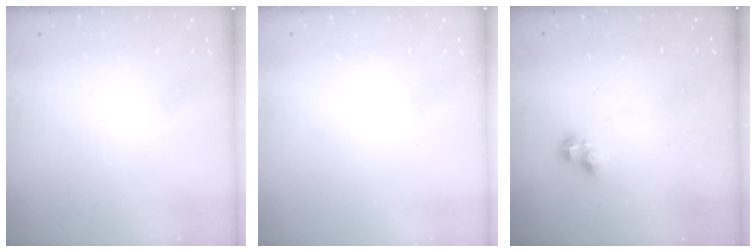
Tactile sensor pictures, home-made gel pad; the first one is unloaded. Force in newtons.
{"total": 0.0}
{"total": 1.8, "press": 1.7, "slide": 0.5}